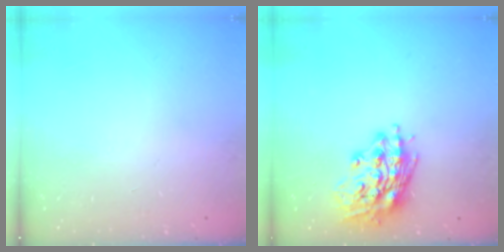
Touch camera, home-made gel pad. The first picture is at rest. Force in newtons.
{"total": 16.1, "press": 15.9, "slide": 2.1}